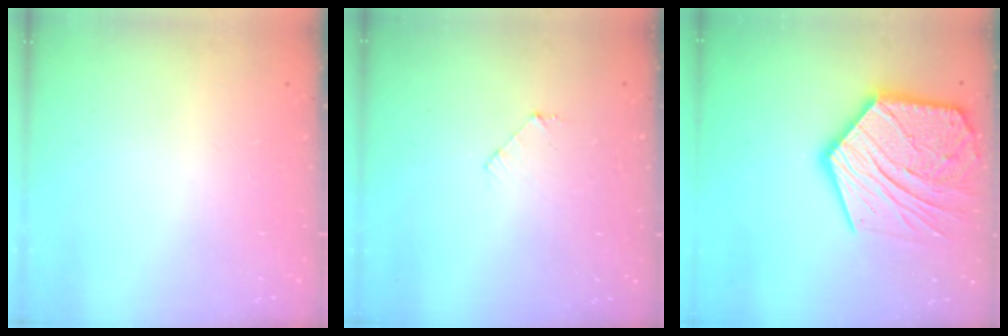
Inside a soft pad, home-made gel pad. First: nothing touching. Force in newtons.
{"total": 4.3, "press": 4.2, "slide": 0.3}
{"total": 25.6, "press": 25.5, "slide": 2.3}